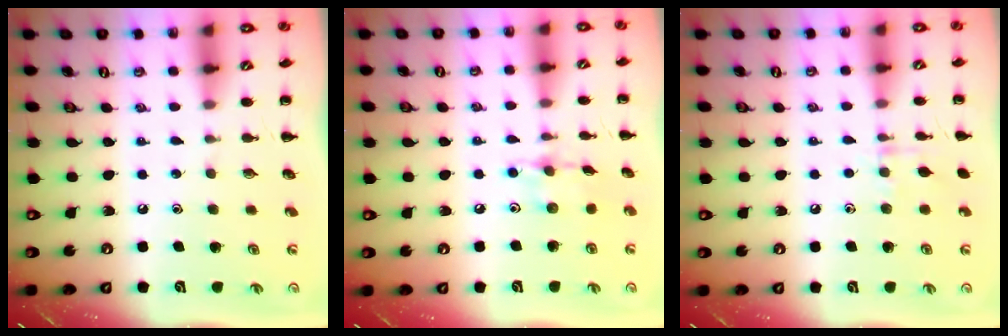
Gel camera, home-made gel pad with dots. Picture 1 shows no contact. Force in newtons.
{"total": 6.5, "press": 6.5, "slide": 1.0}
{"total": 7.6, "press": 7.3, "slide": 2.2}